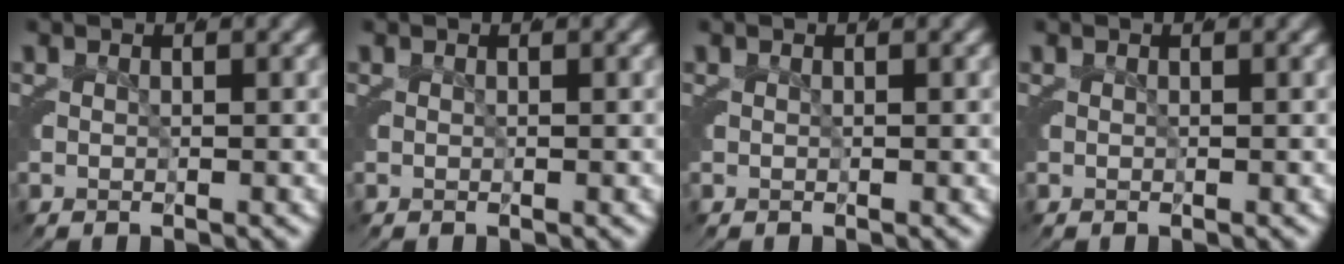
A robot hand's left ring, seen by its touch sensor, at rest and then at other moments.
{"total": 0.0}
{"total": 0.0}
{"total": 0.0}